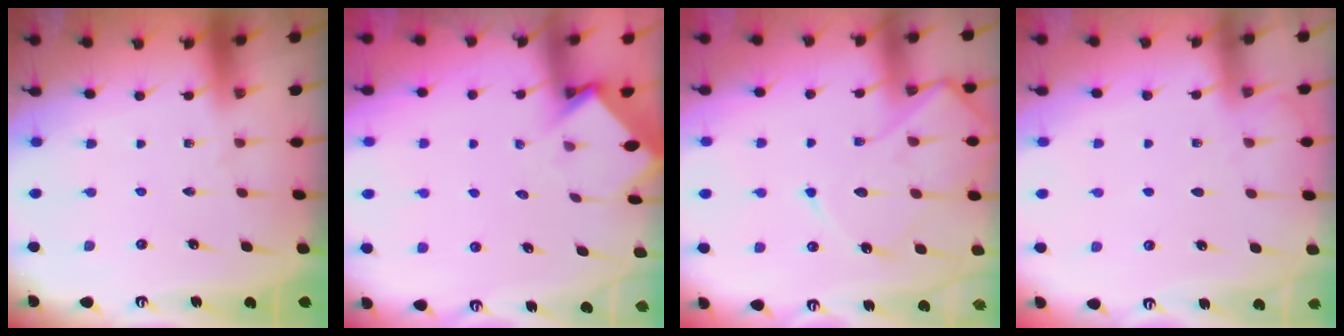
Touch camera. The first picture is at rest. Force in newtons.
{"total": 3.5, "press": 3.5, "slide": 0.3}
{"total": 12.9, "press": 12.8, "slide": 1.2}
{"total": 4.0, "press": 4.0, "slide": 0.5}